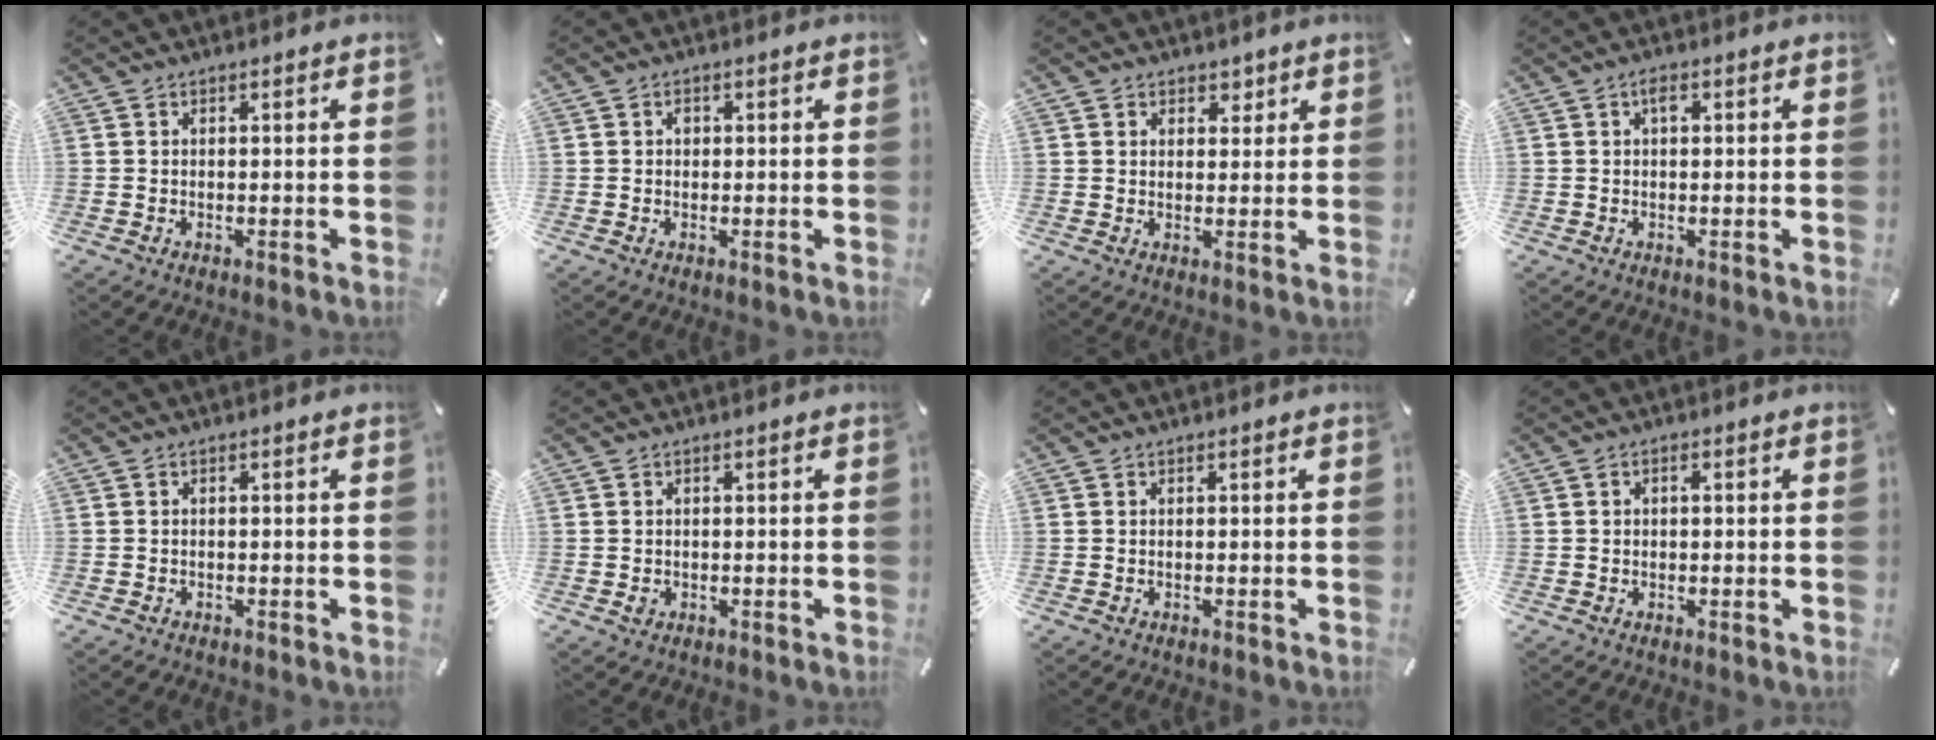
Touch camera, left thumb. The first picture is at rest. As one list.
[{"total": 1.0, "force": [0.1, 0.9, 0.4], "torque": [-0.002, 0.000, 0.000]}, {"total": 3.4, "force": [1.7, 2.9, 0.7], "torque": [0.004, -0.002, 0.025]}, {"total": 1.9, "force": [0.5, 1.0, 1.5], "torque": [-0.032, 0.006, 0.006]}, {"total": 0.6, "force": [-0.4, 0.5, 0.0], "torque": [0.001, 0.004, -0.010]}, {"total": 1.3, "force": [-0.2, 1.2, 0.5], "torque": [-0.008, 0.004, -0.004]}, {"total": 0.0}, {"total": 1.1, "force": [0.0, 0.9, 0.6], "torque": [-0.013, 0.006, -0.002]}]